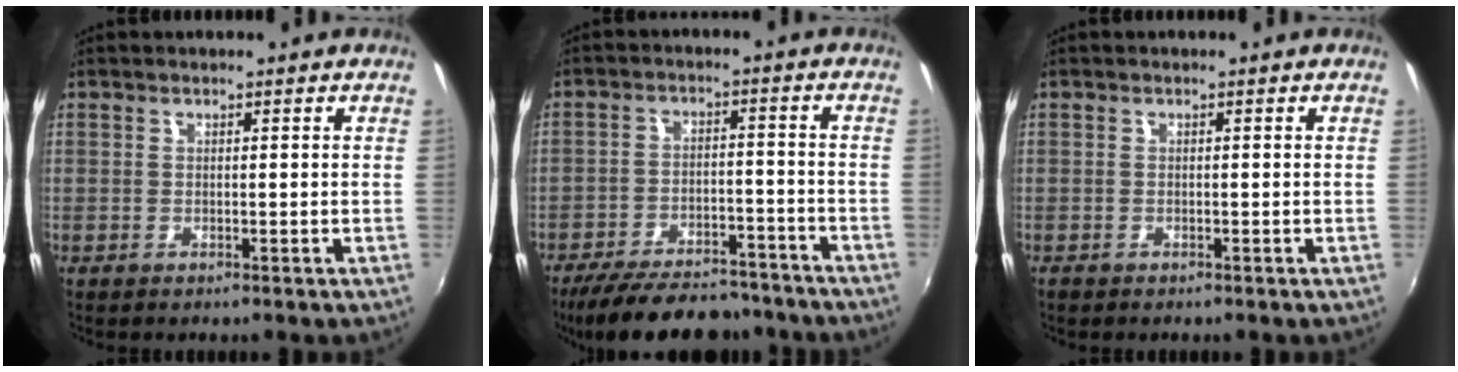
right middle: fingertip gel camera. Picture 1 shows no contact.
{"total": 19.0, "force": [-16.1, 6.2, 8.0], "torque": [-0.162, 0.000, -0.222]}
{"total": 0.5, "force": [-0.5, 0.3, 0.1], "torque": [-0.005, -0.002, -0.009]}